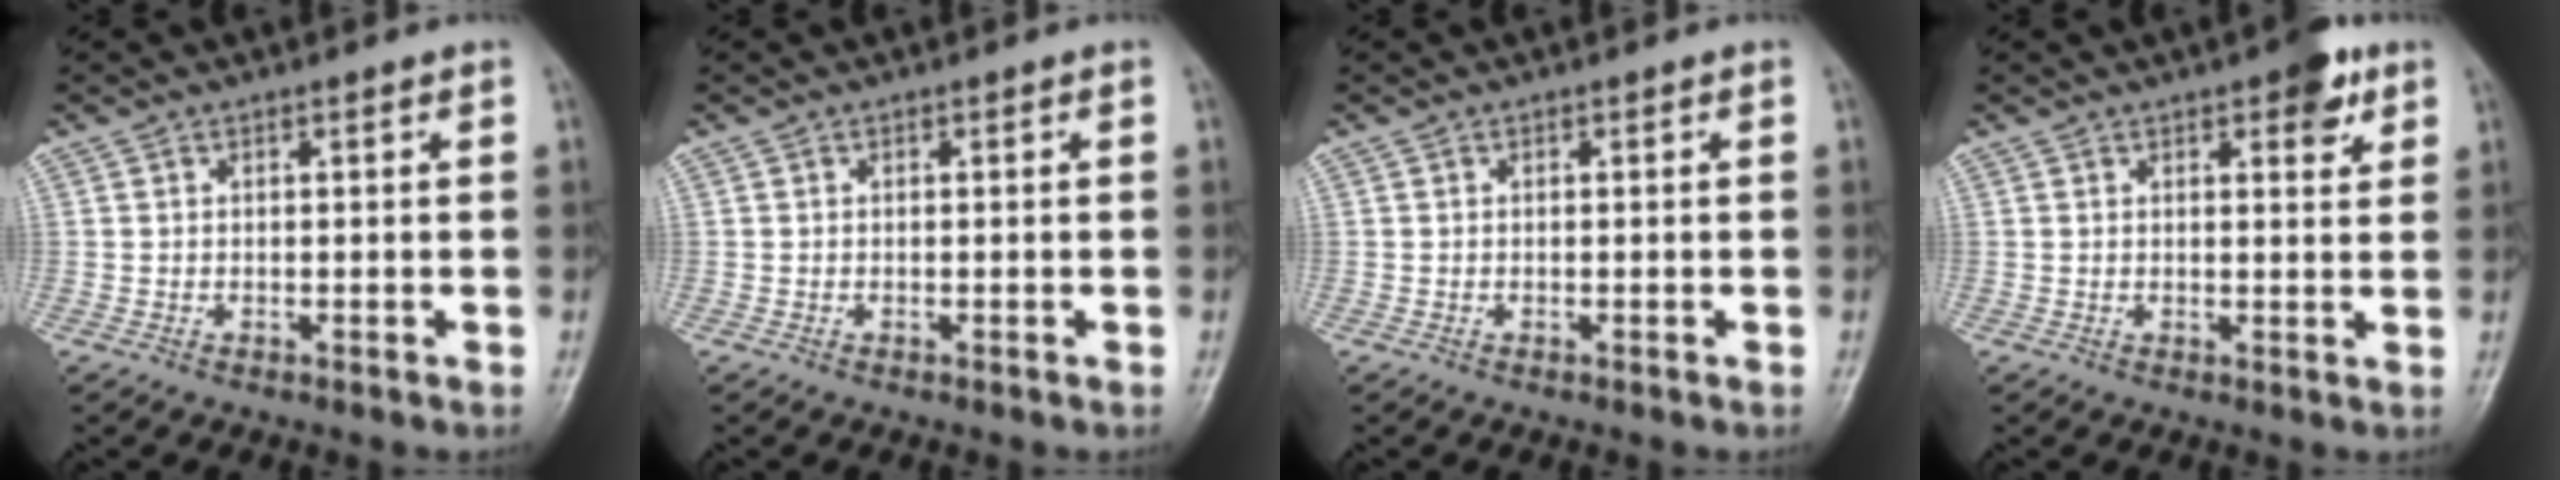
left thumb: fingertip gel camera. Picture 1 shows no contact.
{"total": 0.0}
{"total": 0.0}
{"total": 5.4, "force": [3.0, 2.1, 3.9], "torque": [-0.035, -0.010, 0.032]}